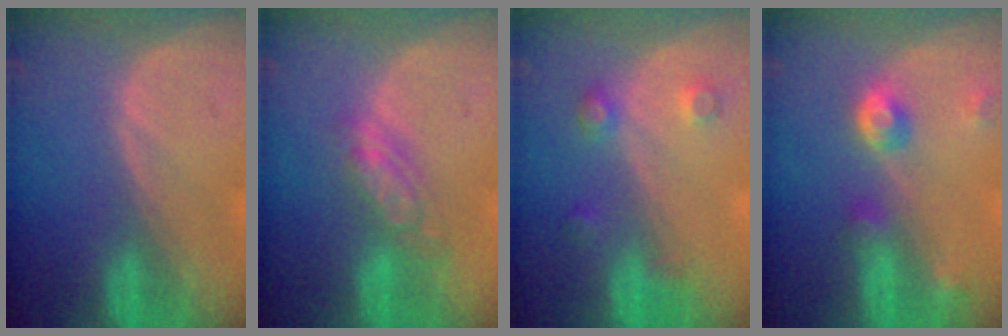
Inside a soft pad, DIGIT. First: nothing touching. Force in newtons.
{"total": 5.5, "press": 4.7, "slide": 2.8}
{"total": 3.5, "press": 3.3, "slide": 1.2}
{"total": 4.8, "press": 4.4, "slide": 2.0}